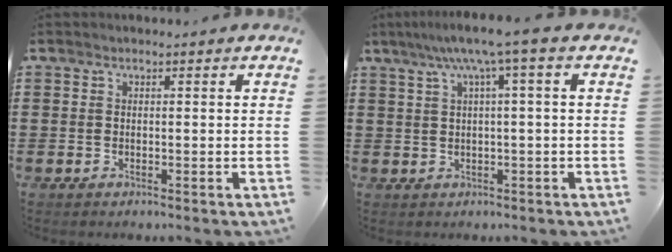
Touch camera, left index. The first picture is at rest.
{"total": 5.6, "force": [1.9, -0.2, 5.2], "torque": [-0.104, 0.001, 0.026]}